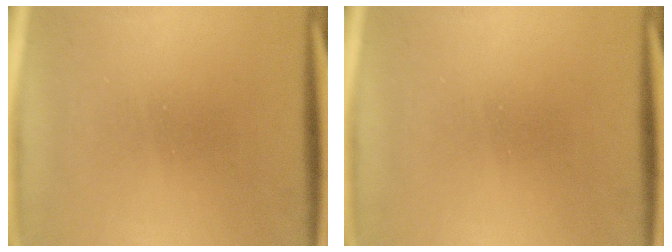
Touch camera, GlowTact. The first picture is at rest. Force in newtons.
{"total": 0.0}